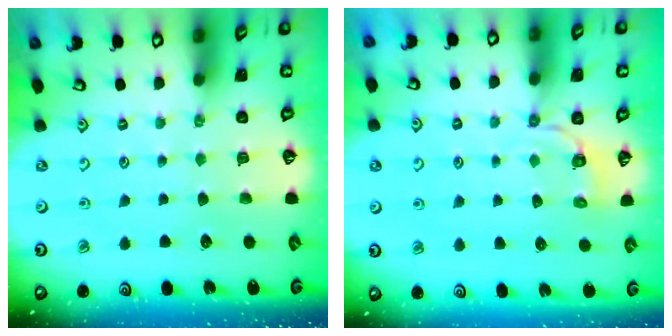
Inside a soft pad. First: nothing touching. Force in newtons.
{"total": 3.3, "press": 1.9, "slide": 2.7}